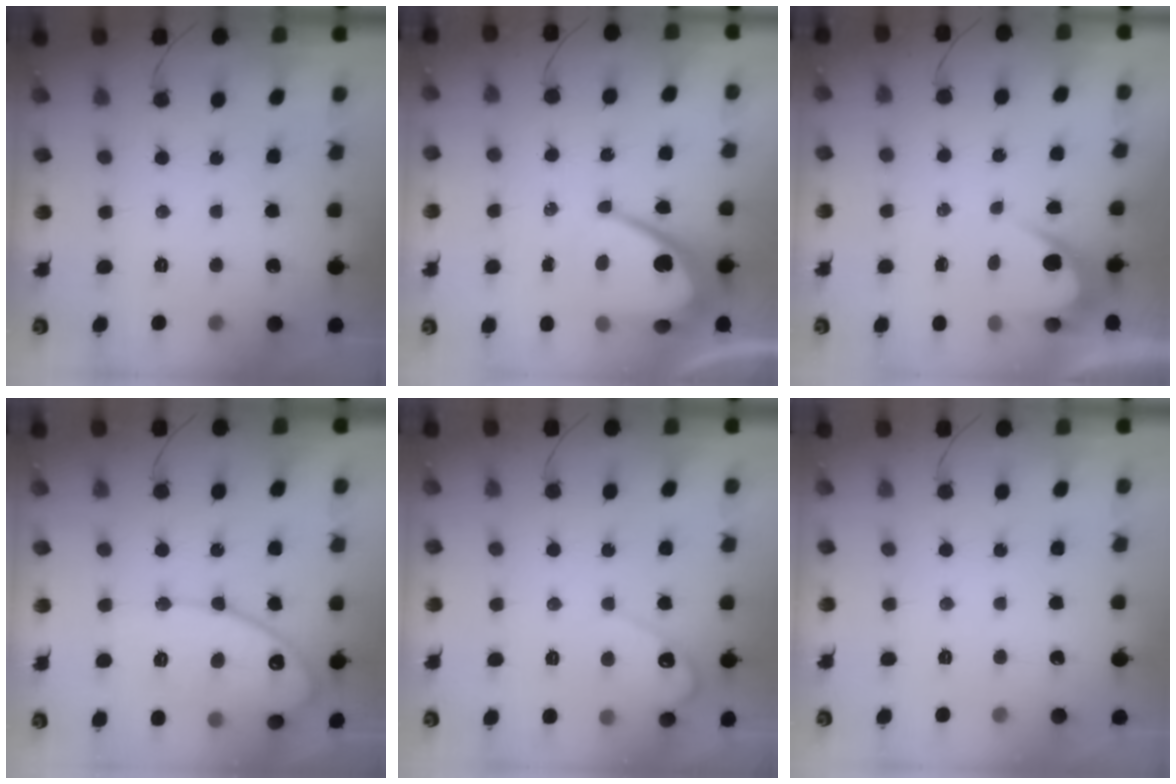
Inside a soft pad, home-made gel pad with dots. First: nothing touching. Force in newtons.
{"total": 13.1, "press": 13.0, "slide": 1.0}
{"total": 3.8, "press": 3.8, "slide": 0.2}
{"total": 16.7, "press": 16.6, "slide": 0.9}
{"total": 5.7, "press": 5.7, "slide": 0.3}
{"total": 0.0}